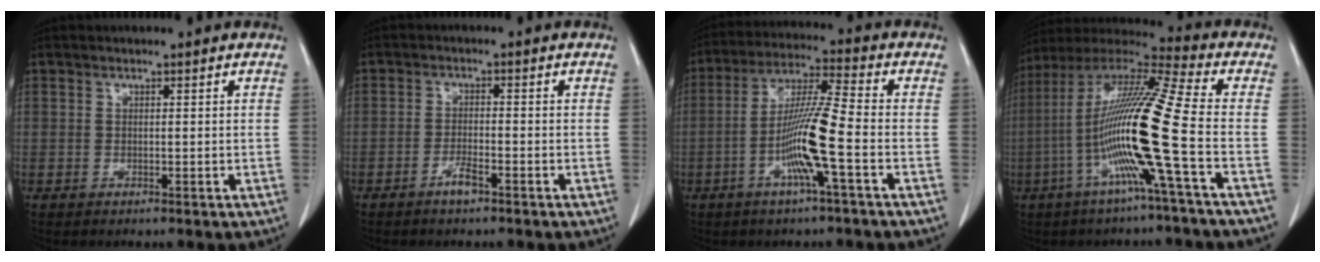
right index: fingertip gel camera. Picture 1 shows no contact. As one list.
[{"total": 2.4, "force": [-1.6, 0.3, 1.7], "torque": [-0.031, 0.001, -0.029]}, {"total": 10.6, "force": [-3.4, -0.5, 10.1], "torque": [-0.198, -0.001, -0.070]}, {"total": 17.9, "force": [-4.6, -1.7, 17.2], "torque": [-0.332, -0.004, -0.103]}]